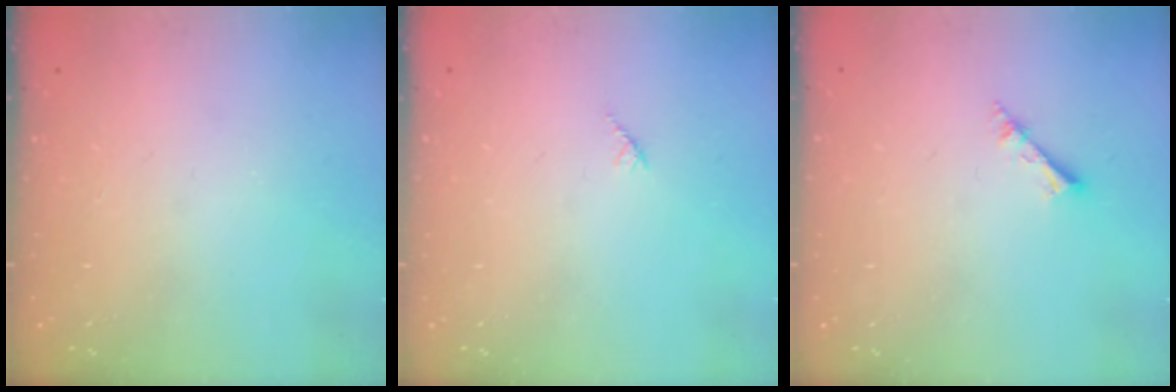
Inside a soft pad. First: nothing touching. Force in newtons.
{"total": 3.1, "press": 3.0, "slide": 0.4}
{"total": 2.2, "press": 2.2, "slide": 0.3}